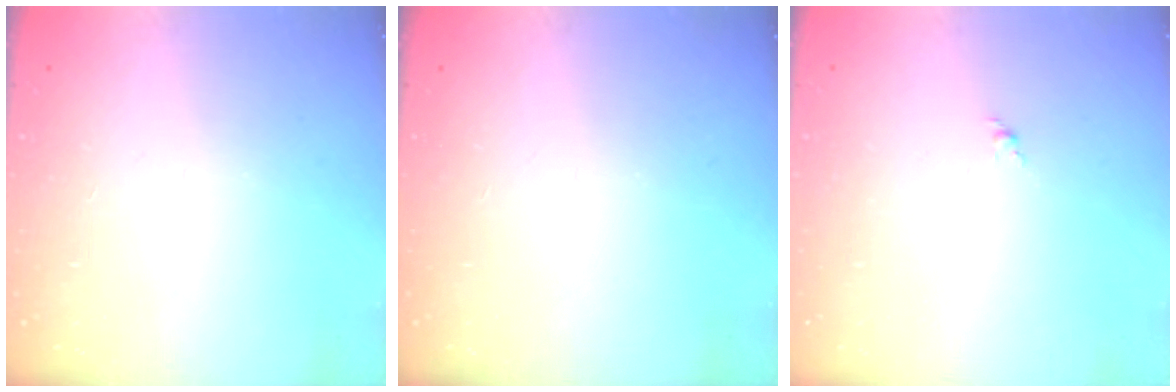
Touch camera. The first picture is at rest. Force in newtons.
{"total": 0.0}
{"total": 1.4, "press": 1.2, "slide": 0.6}